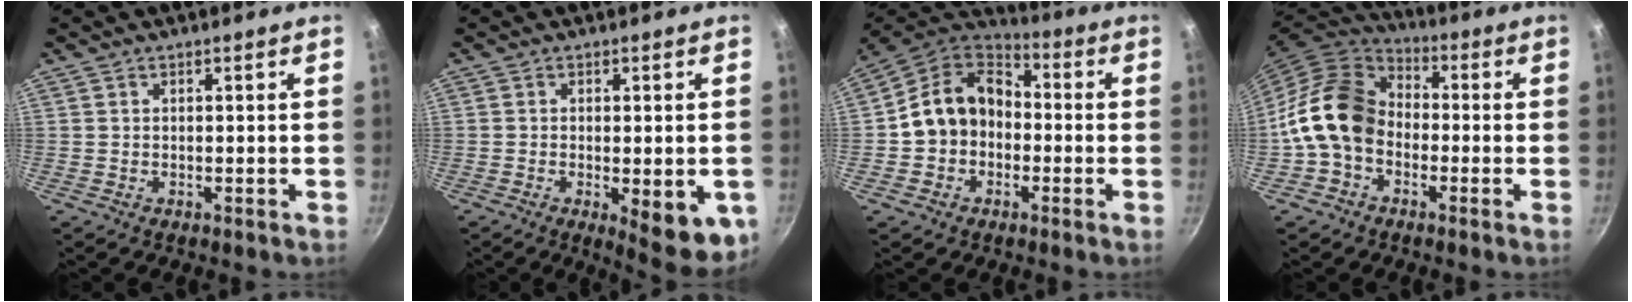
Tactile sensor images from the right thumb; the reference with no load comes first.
{"total": 10.6, "force": [-2.8, 3.5, 9.5], "torque": [-0.104, -0.003, -0.028]}
{"total": 13.6, "force": [-0.9, 10.9, 8.1], "torque": [-0.105, 0.044, -0.033]}
{"total": 14.0, "force": [-2.4, 10.7, 8.7], "torque": [-0.125, 0.040, -0.065]}